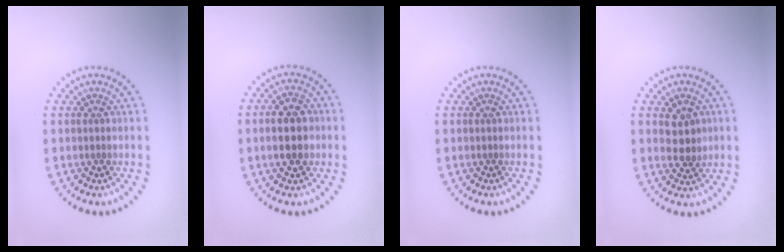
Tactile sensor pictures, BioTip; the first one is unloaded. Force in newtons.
{"total": 4.0, "press": 4.0, "slide": 0.2}
{"total": 0.0}
{"total": 2.8, "press": 2.8, "slide": 0.4}